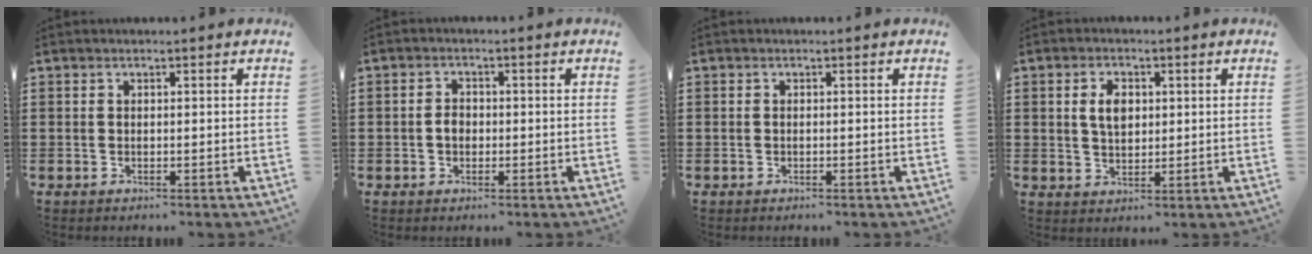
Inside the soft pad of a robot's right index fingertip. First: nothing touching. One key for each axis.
{"total": 2.1, "fx": -0.4, "fy": 1.6, "fz": 1.4, "tx": -0.028, "ty": 0.005, "tz": -0.009}
{"total": 0.0}
{"total": 4.2, "fx": 0.8, "fy": 2.5, "fz": 3.2, "tx": -0.062, "ty": 0.010, "tz": 0.011}